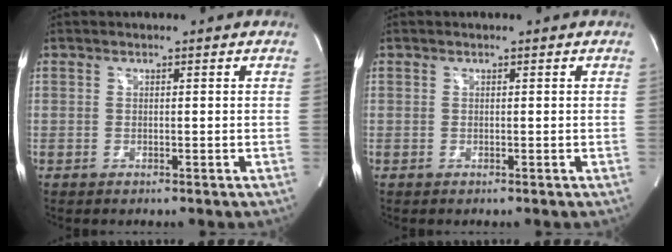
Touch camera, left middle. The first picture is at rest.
{"total": 0.0}